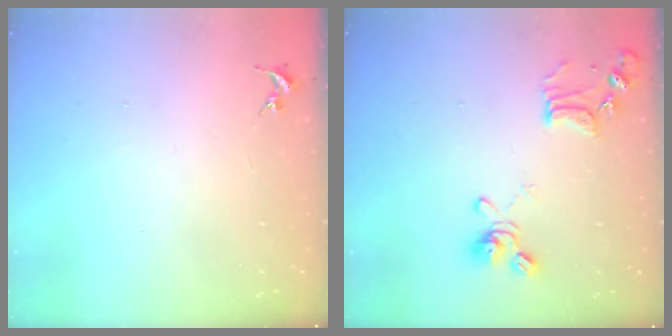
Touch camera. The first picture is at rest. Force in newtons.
{"total": 13.1, "press": 13.0, "slide": 1.3}